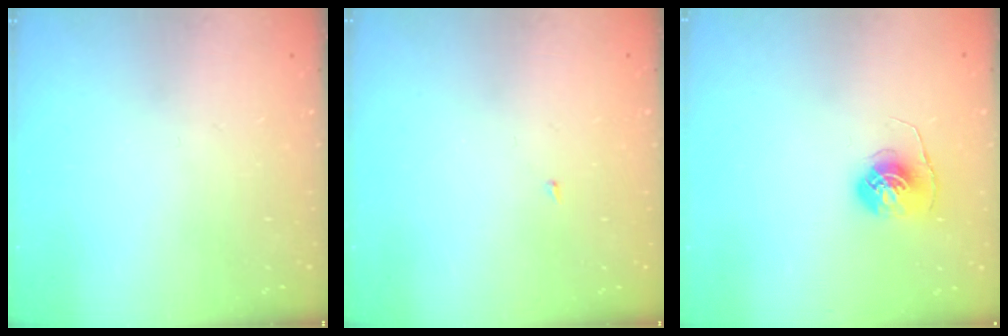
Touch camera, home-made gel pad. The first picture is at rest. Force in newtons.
{"total": 1.4, "press": 1.3, "slide": 0.1}
{"total": 6.0, "press": 6.0, "slide": 0.3}